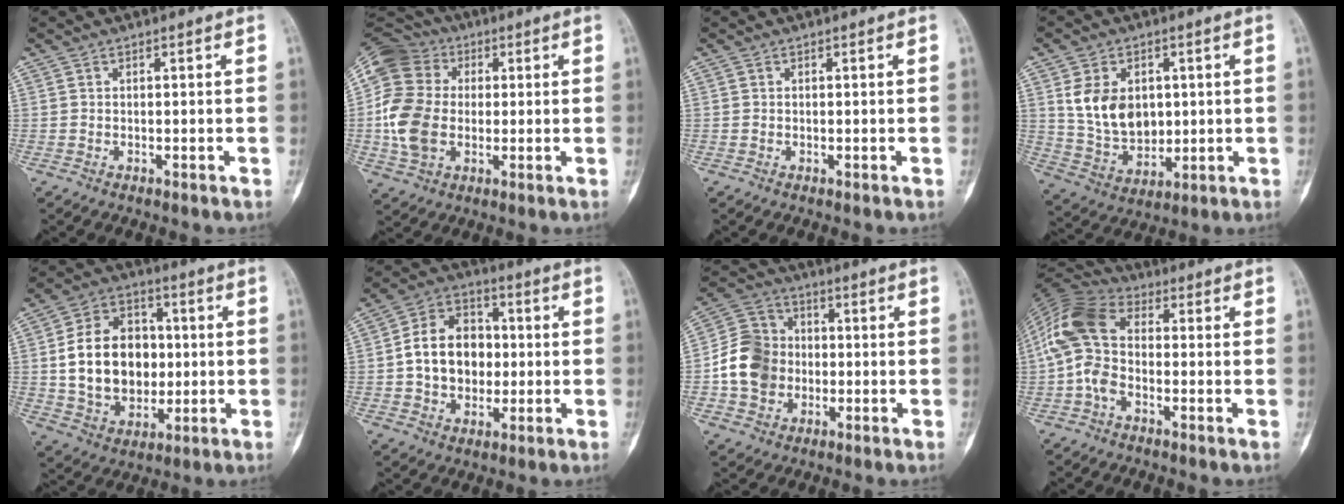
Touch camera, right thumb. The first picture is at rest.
{"total": 15.9, "force": [-0.1, 12.6, 9.7], "torque": [-0.188, 0.011, -0.005]}
{"total": 0.0}
{"total": 11.8, "force": [2.4, 8.7, 7.7], "torque": [-0.100, -0.016, 0.061]}
{"total": 17.5, "force": [0.7, 13.0, 11.6], "torque": [-0.159, 0.013, 0.019]}
{"total": 13.6, "force": [-0.1, 10.4, 8.7], "torque": [-0.108, 0.025, -0.005]}
{"total": 12.3, "force": [-1.6, 10.6, 5.9], "torque": [-0.091, 0.024, -0.037]}
{"total": 12.7, "force": [-1.3, 8.2, 9.6], "torque": [-0.198, 0.032, -0.038]}